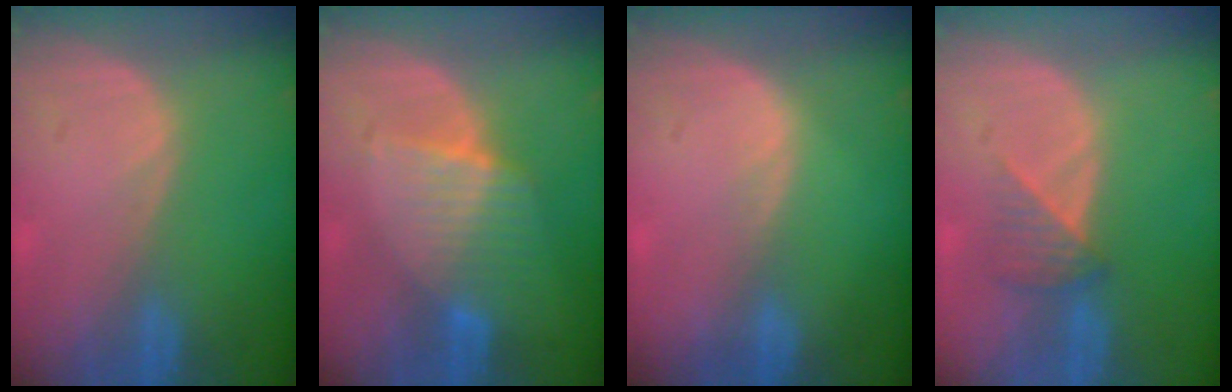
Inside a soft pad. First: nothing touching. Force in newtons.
{"total": 6.8, "press": 6.0, "slide": 3.3}
{"total": 0.8, "press": 0.5, "slide": 0.7}
{"total": 3.2, "press": 3.0, "slide": 1.1}